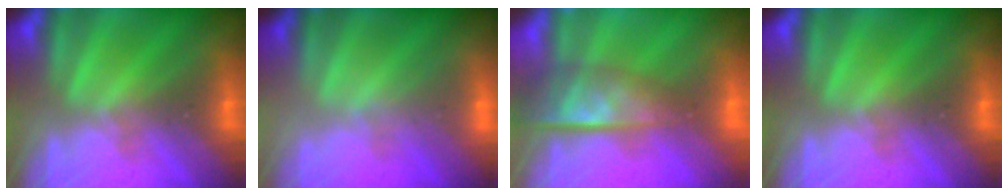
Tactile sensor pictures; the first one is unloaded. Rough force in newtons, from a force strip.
{"total": 2.3}
{"total": 7.5}
{"total": 0.0}